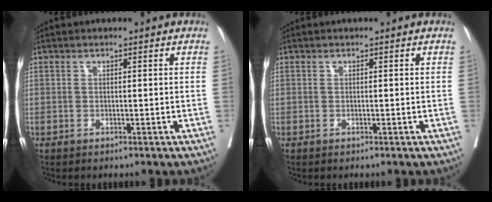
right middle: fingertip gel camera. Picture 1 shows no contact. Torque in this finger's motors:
{"motor_torque": [-0.03, -0.05, -0.02, 0.00]}